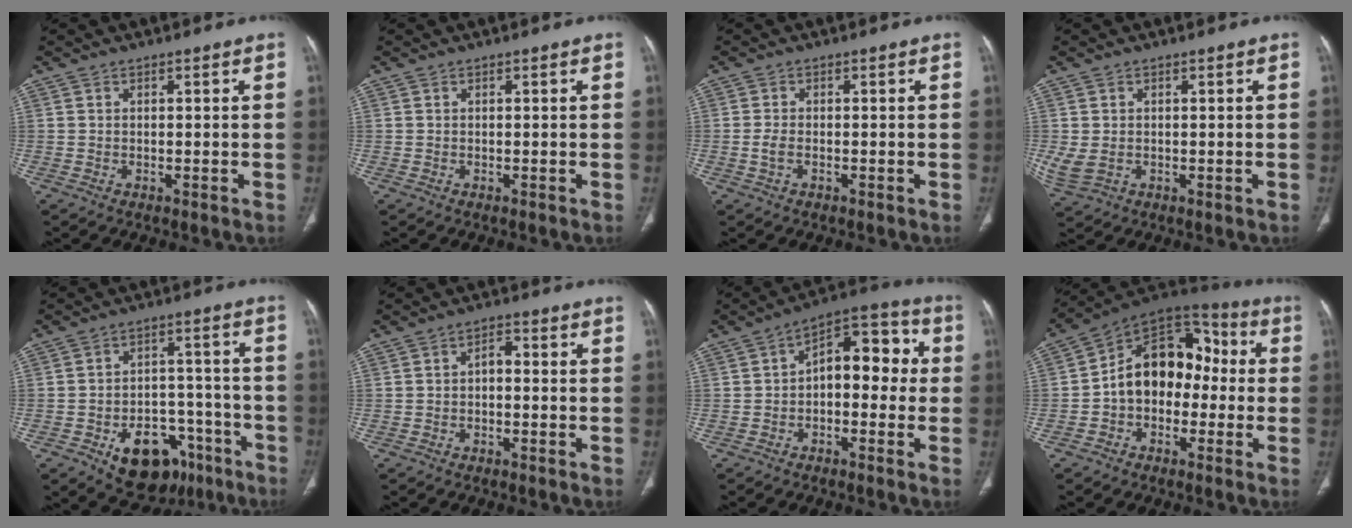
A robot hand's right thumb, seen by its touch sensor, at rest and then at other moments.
{"total": 0.0}
{"total": 2.0, "force": [-0.6, 1.2, 1.5], "torque": [-0.038, 0.003, -0.012]}
{"total": 4.5, "force": [-0.2, 3.3, 3.0], "torque": [-0.078, -0.002, 0.009]}
{"total": 15.3, "force": [-8.2, 9.9, 8.2], "torque": [-0.075, 0.060, -0.110]}
{"total": 2.7, "force": [-0.6, 1.6, 2.1], "torque": [-0.028, 0.017, -0.017]}
{"total": 12.1, "force": [0.1, 6.9, 9.9], "torque": [-0.098, 0.047, -0.013]}
{"total": 15.3, "force": [-1.3, 10.9, 10.6], "torque": [-0.126, 0.054, -0.038]}